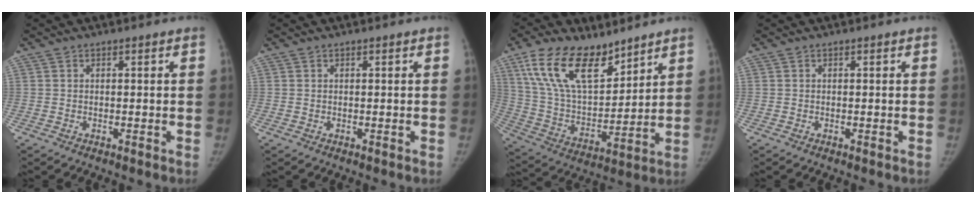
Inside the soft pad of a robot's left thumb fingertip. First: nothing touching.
{"total": 0.0}
{"total": 19.0, "force": [12.0, 9.2, 11.4], "torque": [-0.173, -0.055, 0.236]}
{"total": 0.0}